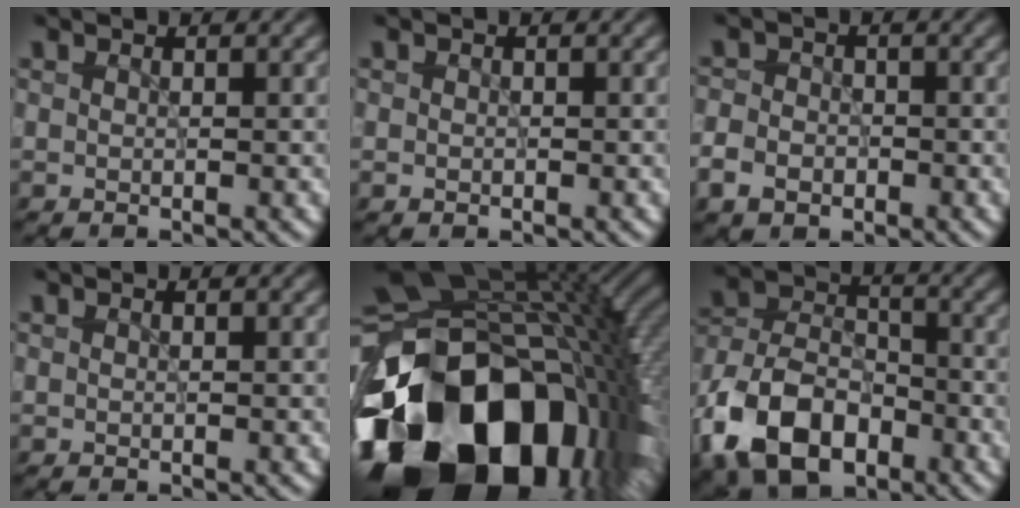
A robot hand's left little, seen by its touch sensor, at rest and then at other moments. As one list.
[{"total": 0.5, "force": [-0.1, 0.4, 0.3], "torque": [-0.003, -0.003, -0.002]}, {"total": 3.1, "force": [-1.4, 2.4, 1.4], "torque": [-0.029, -0.005, -0.032]}, {"total": 0.0}, {"total": 21.4, "force": [-7.6, 13.6, 14.7], "torque": [-0.309, -0.048, -0.114]}, {"total": 11.8, "force": [-5.7, 7.7, 7.0], "torque": [-0.142, -0.012, -0.122]}]